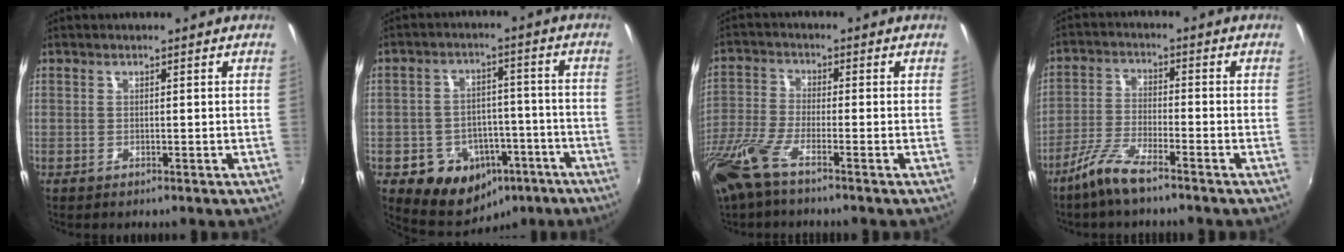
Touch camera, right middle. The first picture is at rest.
{"total": 13.0, "force": [-6.8, 10.0, 4.8], "torque": [-0.113, 0.034, -0.070]}
{"total": 9.8, "force": [-6.9, 1.6, 6.8], "torque": [-0.161, -0.028, -0.141]}
{"total": 6.7, "force": [-5.2, 0.5, 4.1], "torque": [-0.094, -0.005, -0.105]}